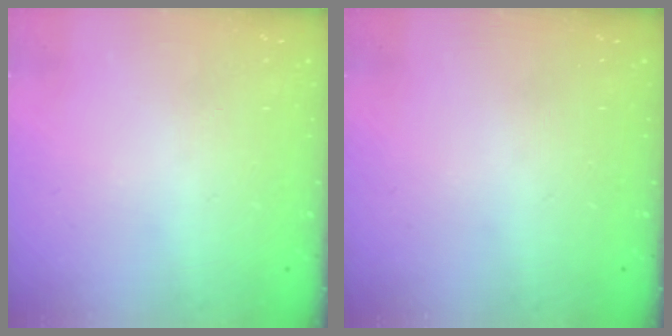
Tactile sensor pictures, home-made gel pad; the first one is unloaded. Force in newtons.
{"total": 0.0}